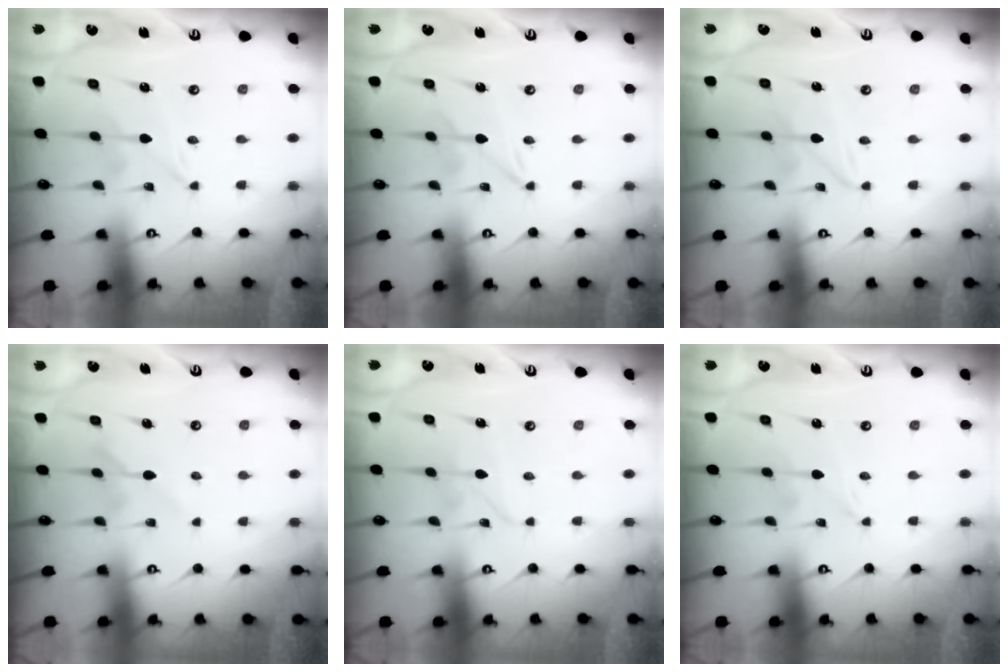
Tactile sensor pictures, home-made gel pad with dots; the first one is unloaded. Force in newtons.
{"total": 0.0}
{"total": 2.2, "press": 2.2, "slide": 0.1}
{"total": 6.3, "press": 6.2, "slide": 0.8}
{"total": 1.6, "press": 1.5, "slide": 0.2}
{"total": 0.0}